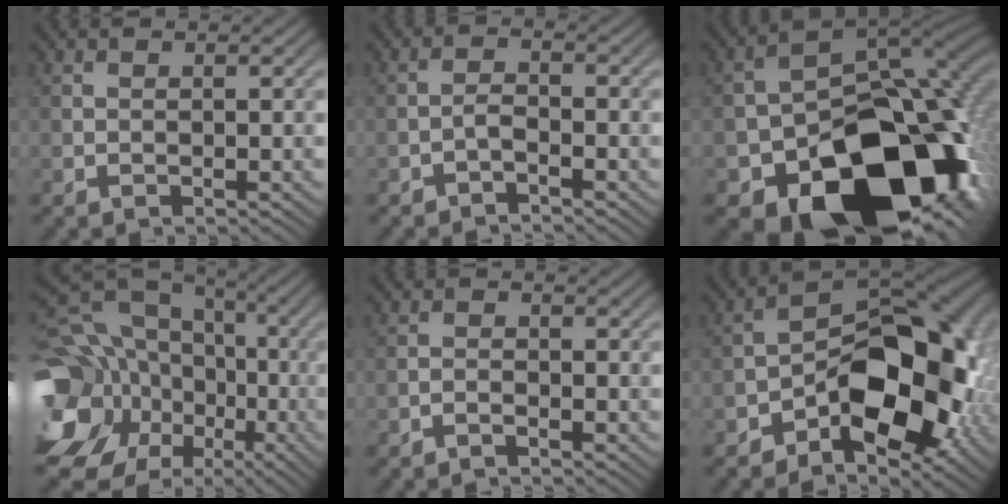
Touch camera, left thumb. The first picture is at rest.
{"total": 1.7, "force": [-1.3, 0.4, 0.9], "torque": [-0.019, 0.006, -0.031]}
{"total": 21.6, "force": [-9.4, 14.0, 13.6], "torque": [-0.196, -0.055, -0.125]}
{"total": 21.9, "force": [-4.9, 18.0, 11.4], "torque": [-0.261, -0.032, -0.098]}
{"total": 1.3, "force": [-1.2, 0.1, 0.5], "torque": [-0.008, 0.001, -0.027]}
{"total": 13.7, "force": [-4.8, 7.7, 10.3], "torque": [-0.130, 0.000, -0.089]}